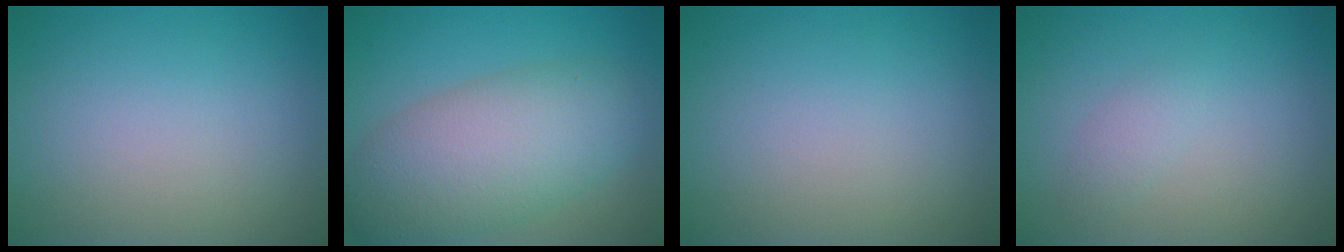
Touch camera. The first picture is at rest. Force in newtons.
{"total": 7.9, "press": 7.9, "slide": 0.3}
{"total": 0.0}
{"total": 1.1, "press": 1.1, "slide": 0.0}